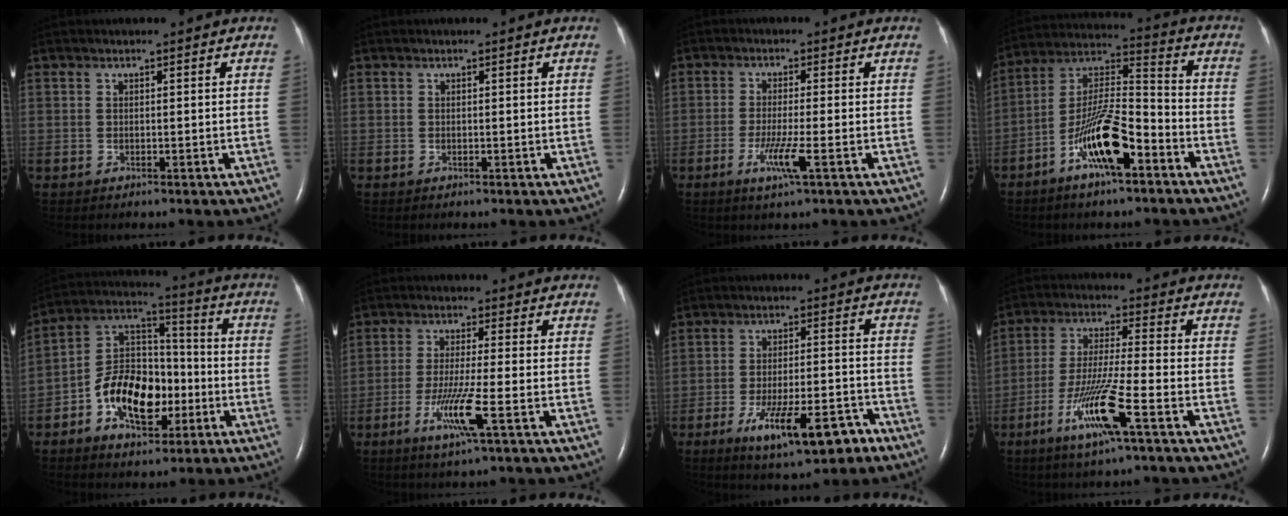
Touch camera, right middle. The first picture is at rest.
{"total": 0.0}
{"total": 4.5, "force": [-1.9, -0.4, 4.1], "torque": [-0.085, -0.013, -0.038]}
{"total": 13.1, "force": [-6.7, 2.9, 10.9], "torque": [-0.214, 0.007, -0.121]}
{"total": 13.5, "force": [-4.8, 7.5, 10.2], "torque": [-0.202, 0.026, -0.079]}
{"total": 7.1, "force": [-3.0, -0.6, 6.4], "torque": [-0.130, -0.020, -0.058]}
{"total": 11.6, "force": [-6.8, 2.9, 9.0], "torque": [-0.151, -0.004, -0.101]}
{"total": 11.0, "force": [-5.3, -0.2, 9.6], "torque": [-0.191, -0.017, -0.105]}